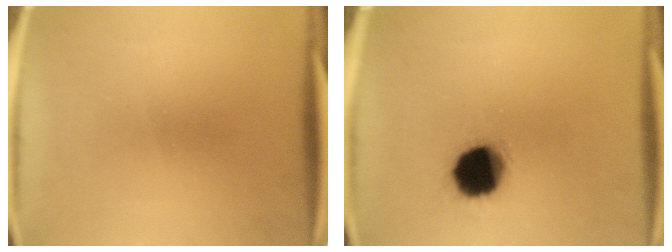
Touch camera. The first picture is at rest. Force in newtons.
{"total": 14.2}